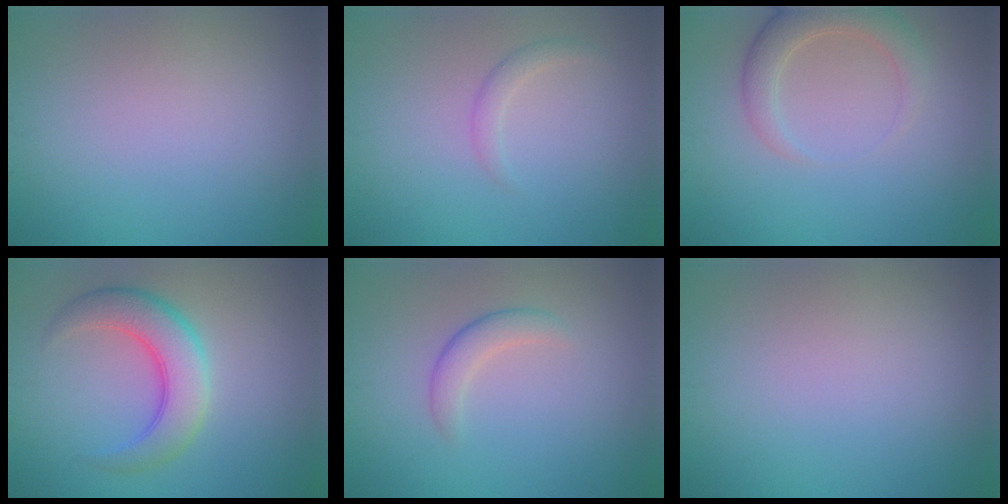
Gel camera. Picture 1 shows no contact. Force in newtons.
{"total": 1.3, "press": 1.3, "slide": 0.1}
{"total": 3.5, "press": 3.5, "slide": 0.4}
{"total": 5.7, "press": 5.7, "slide": 0.1}
{"total": 2.1, "press": 2.1, "slide": 0.1}
{"total": 0.0}